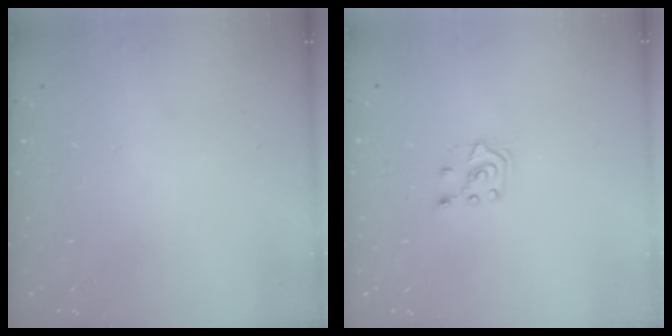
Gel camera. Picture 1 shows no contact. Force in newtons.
{"total": 3.8, "press": 3.8, "slide": 0.5}